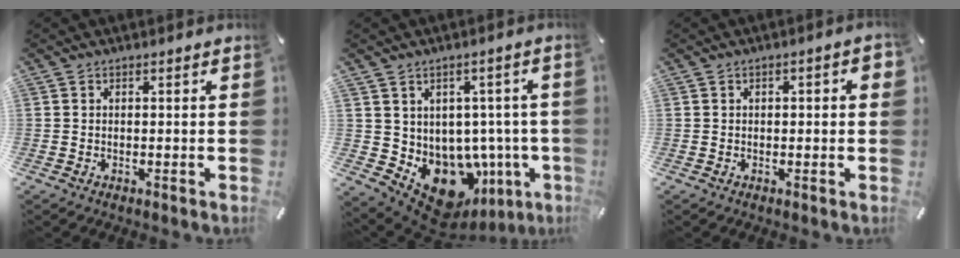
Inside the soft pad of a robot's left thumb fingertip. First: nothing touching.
{"total": 9.3, "force": [-3.6, 6.9, 5.1], "torque": [-0.073, -0.023, -0.046]}
{"total": 1.9, "force": [-0.2, 0.9, 1.7], "torque": [-0.021, 0.003, -0.006]}